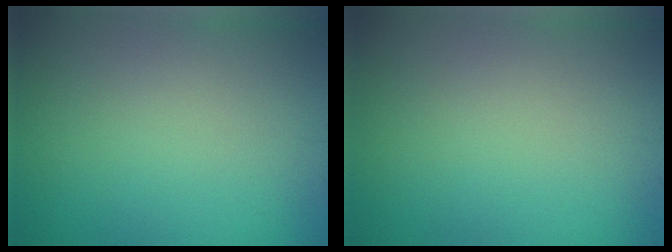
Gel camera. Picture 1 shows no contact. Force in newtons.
{"total": 0.0}